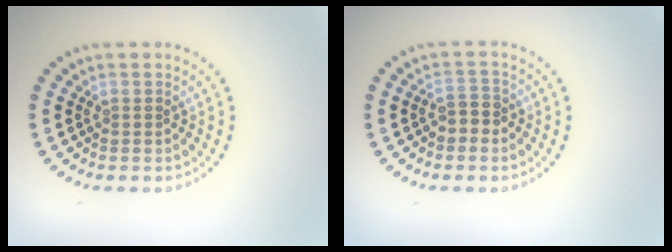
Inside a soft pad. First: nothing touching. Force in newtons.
{"total": 1.8, "press": 1.7, "slide": 0.7}